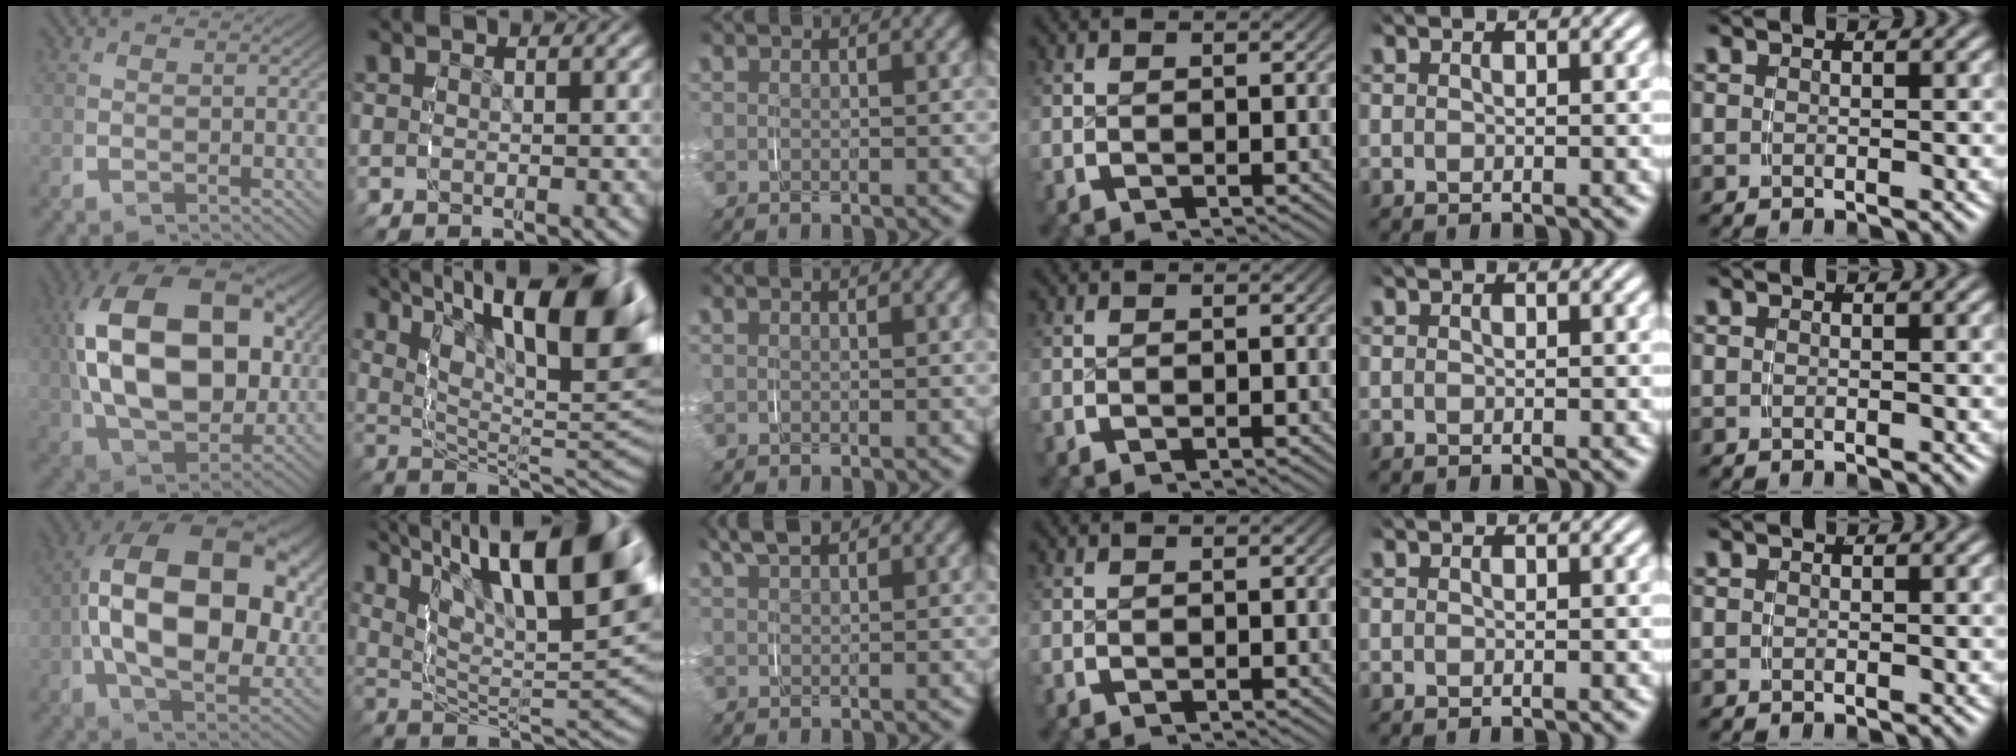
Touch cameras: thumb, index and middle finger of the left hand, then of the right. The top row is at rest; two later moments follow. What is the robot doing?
{"motion": "grasp_and_lifting", "object": "paper plate"}